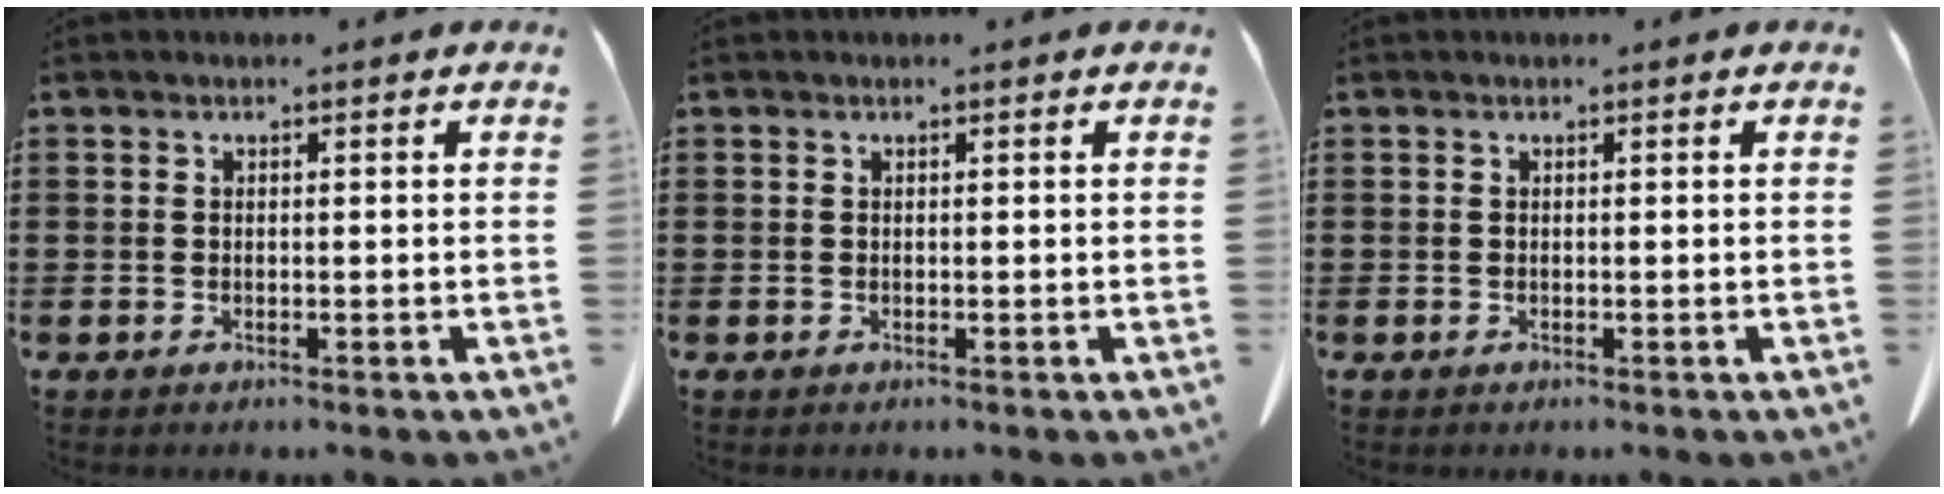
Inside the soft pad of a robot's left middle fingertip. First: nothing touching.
{"total": 0.0}
{"total": 0.0}